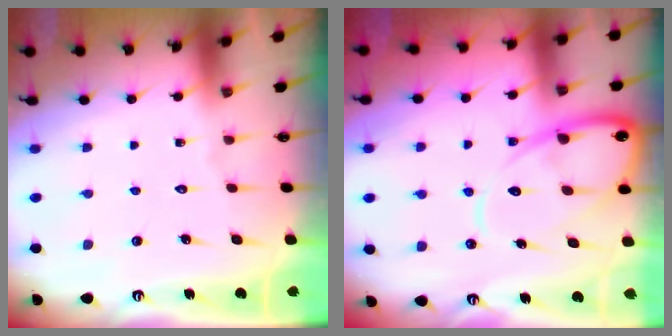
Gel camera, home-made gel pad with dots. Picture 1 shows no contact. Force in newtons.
{"total": 12.7, "press": 12.6, "slide": 1.4}